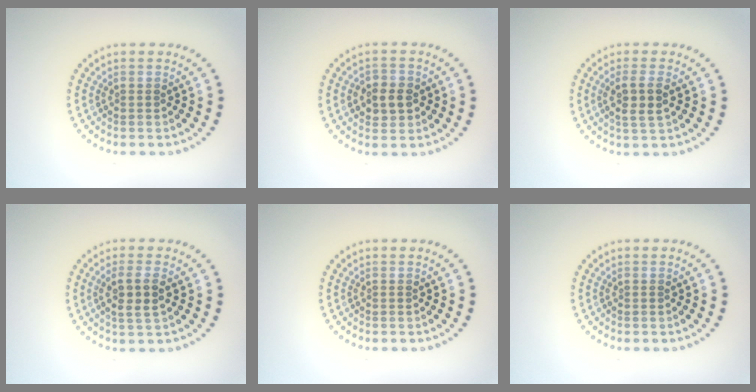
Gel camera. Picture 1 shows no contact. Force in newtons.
{"total": 2.8, "press": 2.7, "slide": 0.3}
{"total": 2.7, "press": 2.4, "slide": 1.1}
{"total": 2.7, "press": 2.4, "slide": 1.1}
{"total": 0.0}
{"total": 0.0}